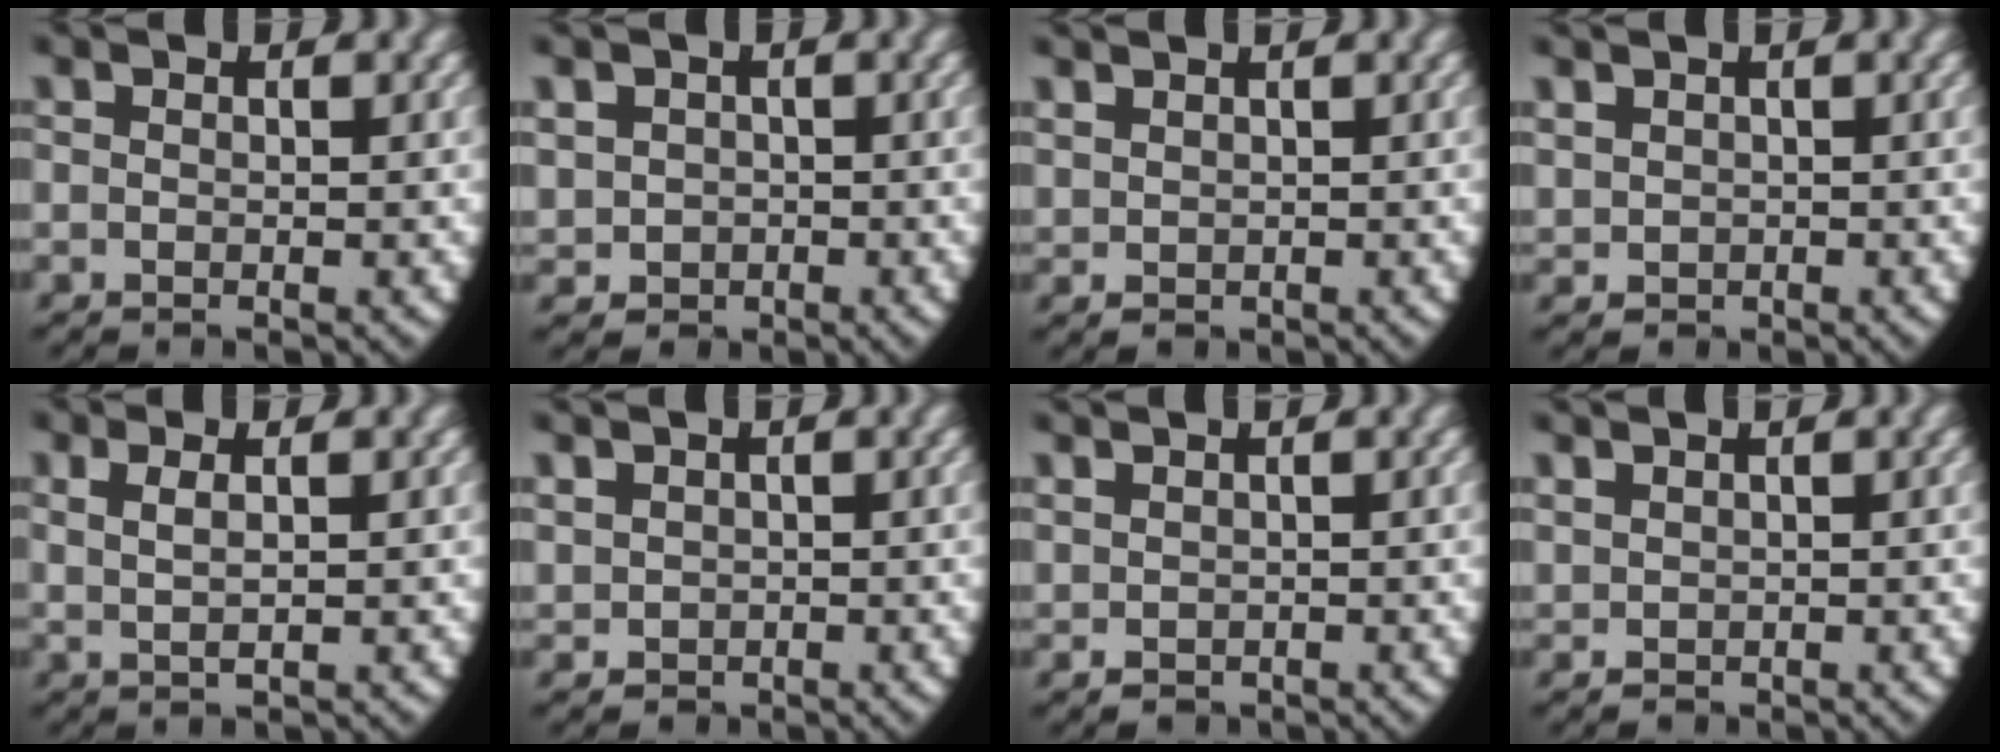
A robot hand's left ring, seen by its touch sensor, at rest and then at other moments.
{"total": 4.9, "force": [-0.3, 4.7, 1.6], "torque": [-0.047, -0.023, 0.003]}
{"total": 1.0, "force": [0.6, 0.8, 0.3], "torque": [-0.018, -0.011, 0.026]}
{"total": 2.0, "force": [0.4, 1.8, 0.6], "torque": [-0.028, -0.016, 0.022]}
{"total": 2.4, "force": [1.0, 0.9, 2.0], "torque": [-0.044, 0.002, 0.022]}
{"total": 2.3, "force": [0.4, 2.1, 0.7], "torque": [-0.031, -0.018, 0.021]}
{"total": 0.9, "force": [0.2, 0.8, 0.3], "torque": [-0.015, -0.013, 0.019]}
{"total": 1.1, "force": [0.7, 0.8, 0.3], "torque": [-0.020, -0.011, 0.027]}